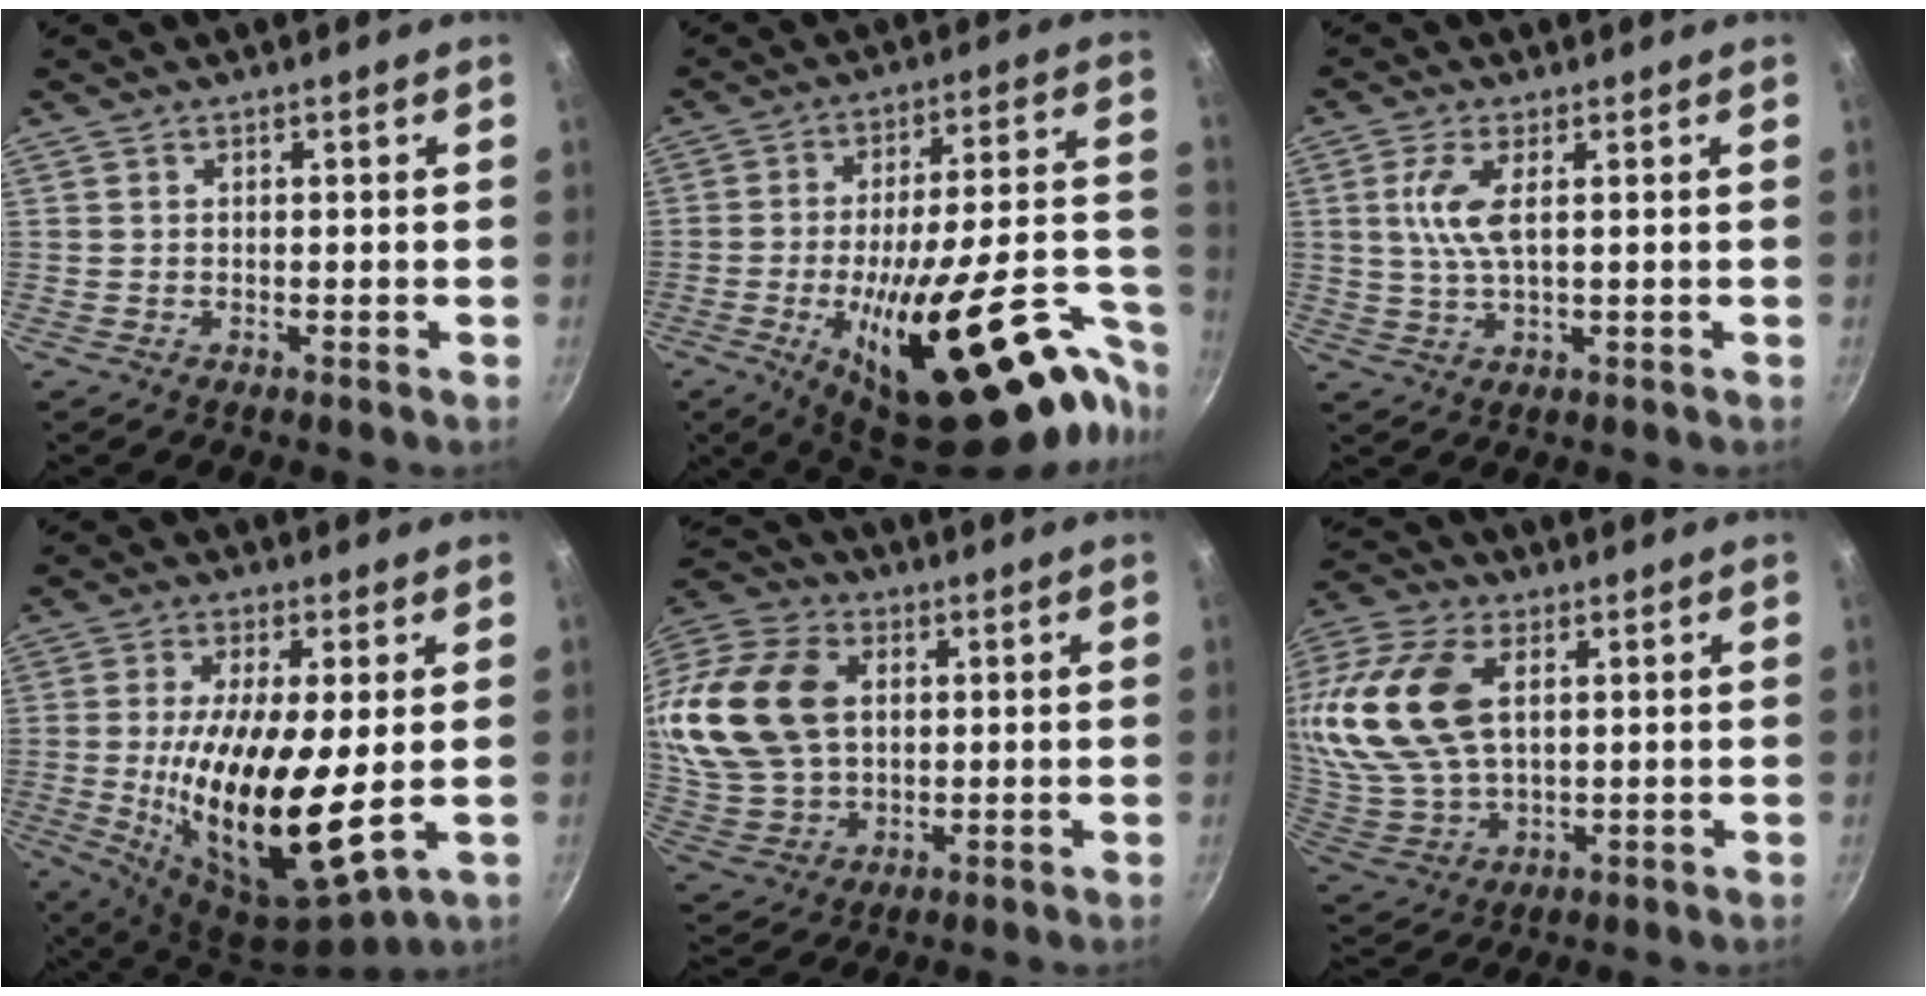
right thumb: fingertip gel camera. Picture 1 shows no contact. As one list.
[{"total": 33.9, "force": [-14.4, 11.5, 28.4], "torque": [-0.363, 0.054, -0.211]}, {"total": 6.1, "force": [1.3, 1.9, 5.7], "torque": [-0.128, 0.000, 0.026]}, {"total": 18.3, "force": [-1.0, 5.7, 17.4], "torque": [-0.323, -0.017, -0.011]}, {"total": 20.4, "force": [3.3, 14.5, 14.0], "torque": [-0.263, 0.012, 0.068]}, {"total": 23.6, "force": [6.2, 15.1, 17.0], "torque": [-0.380, 0.007, 0.123]}]